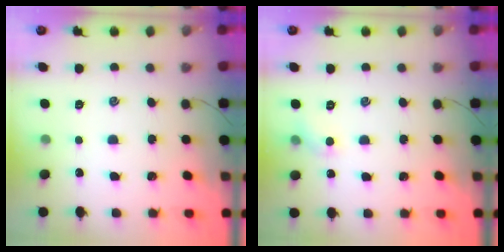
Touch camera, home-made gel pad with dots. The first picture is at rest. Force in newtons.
{"total": 5.6, "press": 5.2, "slide": 1.9}